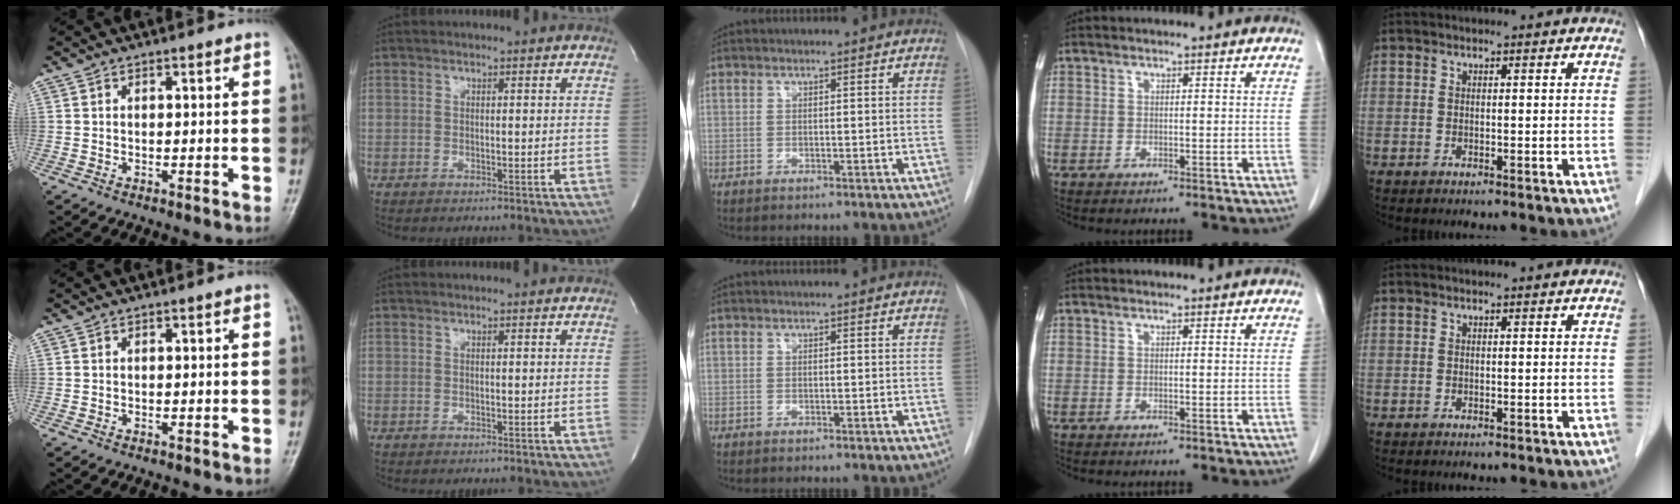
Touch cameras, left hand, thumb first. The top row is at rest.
{}